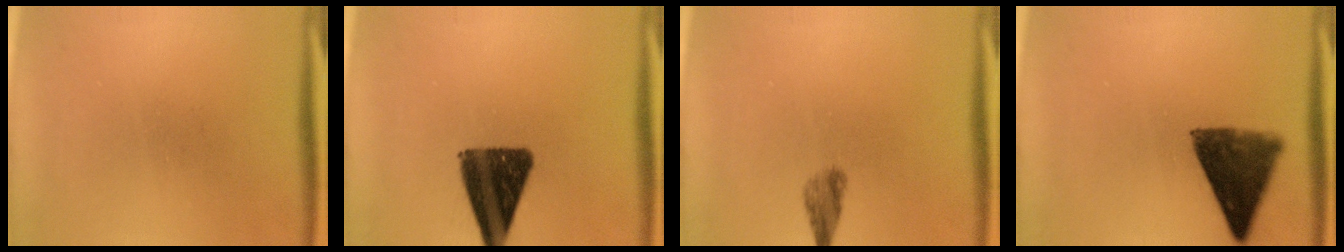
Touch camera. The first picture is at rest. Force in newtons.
{"total": 13.2}
{"total": 2.2}
{"total": 10.3}